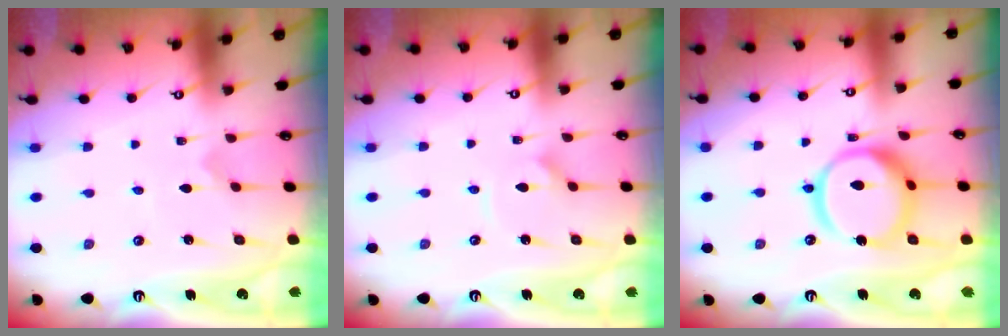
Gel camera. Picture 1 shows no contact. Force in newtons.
{"total": 3.0, "press": 3.0, "slide": 0.2}
{"total": 15.5, "press": 15.4, "slide": 1.6}